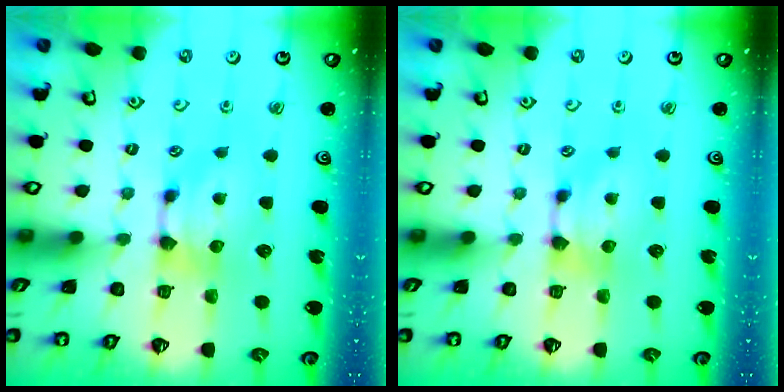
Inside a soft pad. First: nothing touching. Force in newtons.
{"total": 0.0}